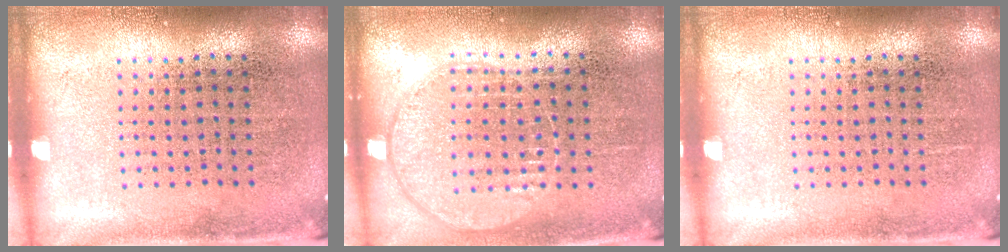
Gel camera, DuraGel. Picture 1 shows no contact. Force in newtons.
{"total": 0.9, "press": 0.9, "slide": 0.4}
{"total": 0.0}